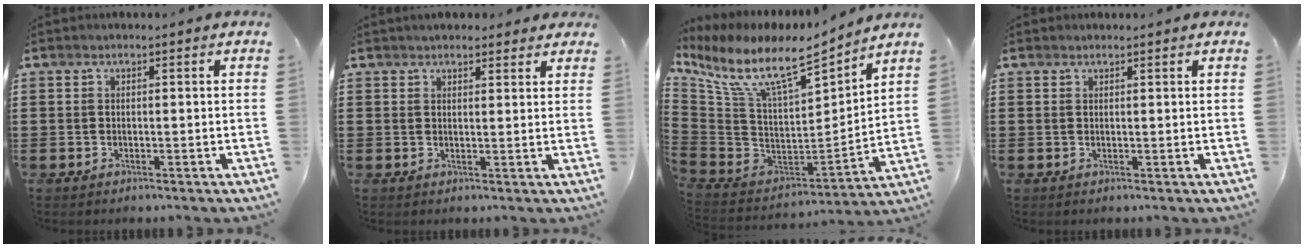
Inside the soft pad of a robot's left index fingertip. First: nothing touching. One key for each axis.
{"total": 2.5, "fx": 2.3, "fy": 0.9, "fz": 0.3, "tx": -0.005, "ty": -0.001, "tz": 0.042}
{"total": 10.7, "fx": 7.6, "fy": 2.9, "fz": 7.0, "tx": -0.164, "ty": -0.056, "tz": 0.131}
{"total": 0.7, "fx": 0.7, "fy": 0.0, "fz": 0.2, "tx": -0.005, "ty": -0.001, "tz": 0.014}